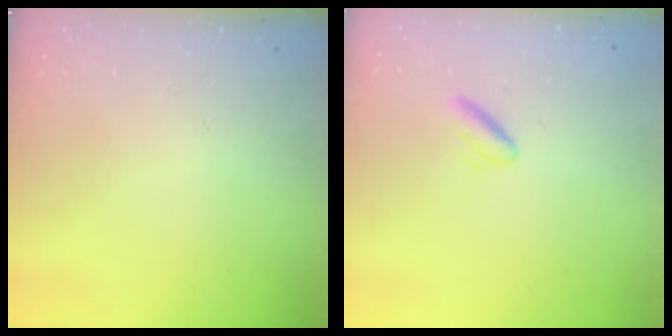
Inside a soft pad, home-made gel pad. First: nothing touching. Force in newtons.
{"total": 3.0, "press": 2.7, "slide": 1.3}